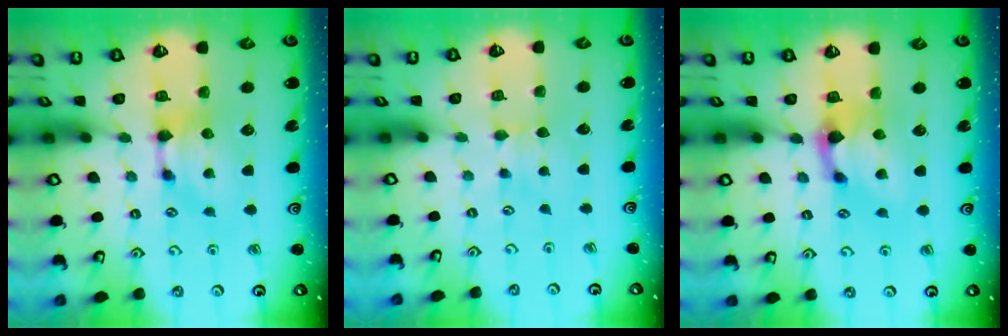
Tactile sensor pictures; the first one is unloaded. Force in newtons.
{"total": 1.9, "press": 1.8, "slide": 0.4}
{"total": 1.2, "press": 0.5, "slide": 1.1}